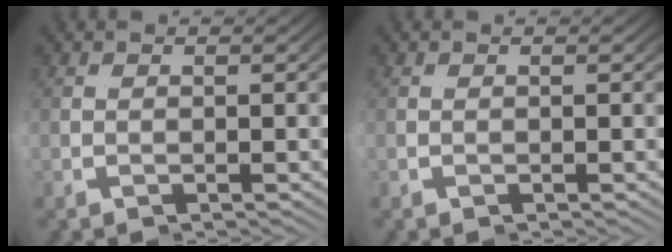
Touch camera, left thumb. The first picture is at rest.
{"total": 0.0}